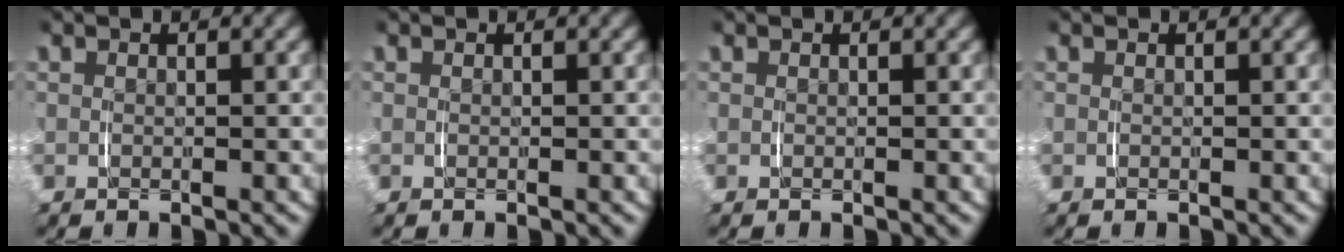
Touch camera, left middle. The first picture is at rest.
{"total": 0.0}
{"total": 0.0}
{"total": 0.0}